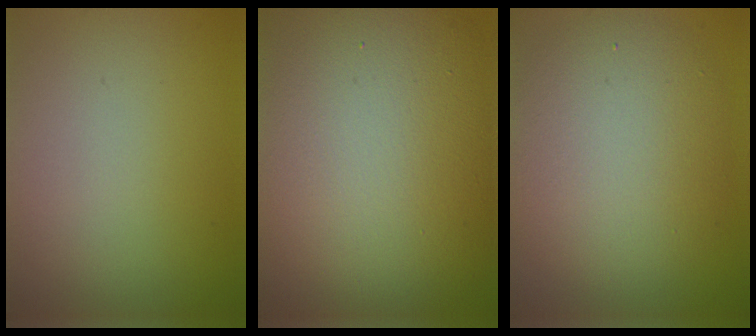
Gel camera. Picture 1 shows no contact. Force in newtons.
{"total": 18.4, "press": 18.4, "slide": 0.5}
{"total": 7.5, "press": 7.5, "slide": 0.8}